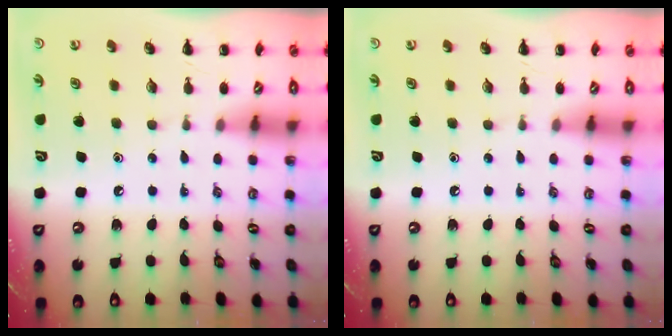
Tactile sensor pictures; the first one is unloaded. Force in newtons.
{"total": 0.0}